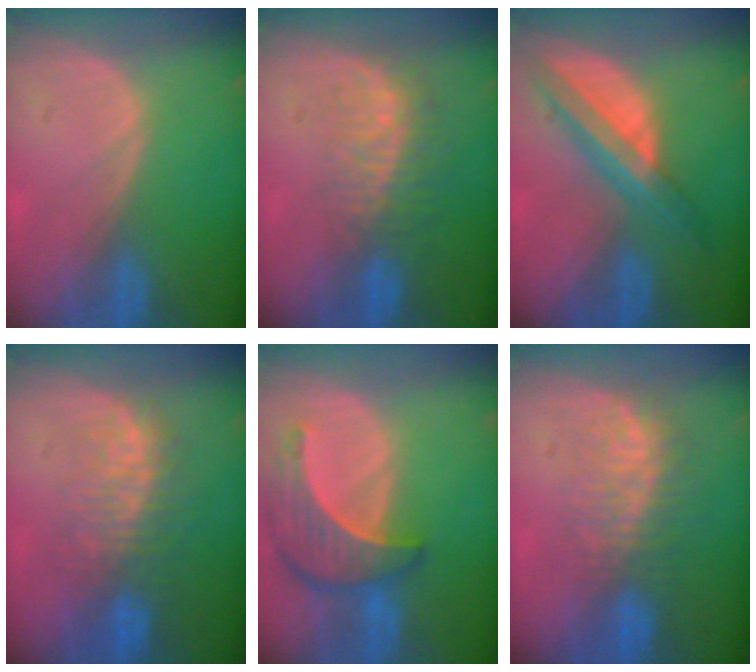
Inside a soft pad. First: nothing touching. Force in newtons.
{"total": 8.4, "press": 7.2, "slide": 4.3}
{"total": 8.0, "press": 6.7, "slide": 4.3}
{"total": 8.9, "press": 7.9, "slide": 4.2}
{"total": 8.4, "press": 7.8, "slide": 3.3}
{"total": 7.9, "press": 7.4, "slide": 2.9}